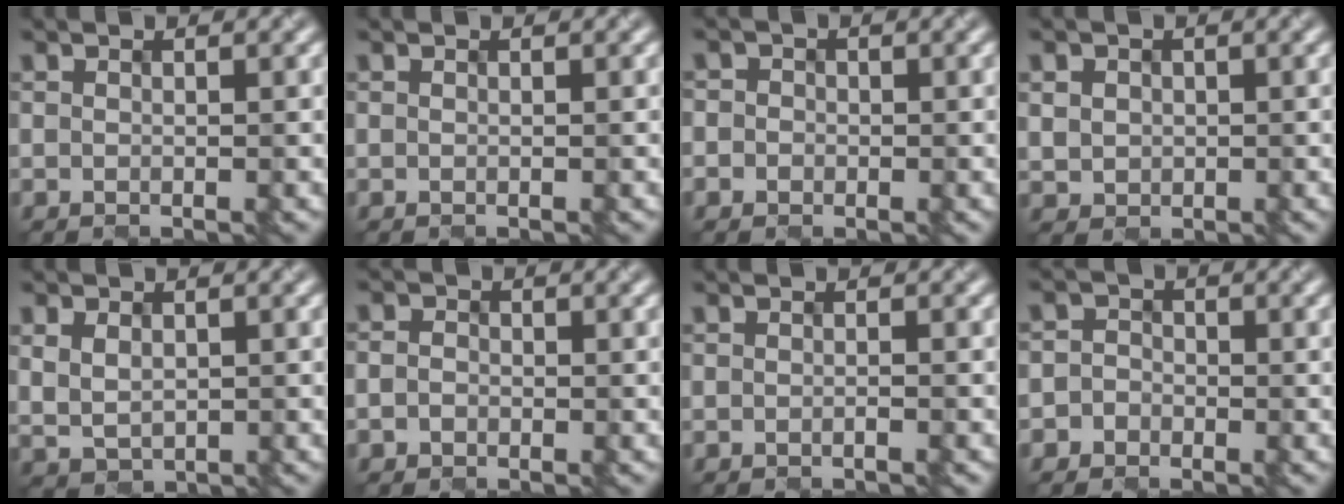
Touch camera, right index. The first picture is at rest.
{"total": 0.0}
{"total": 1.3, "force": [-0.6, 1.1, -0.3], "torque": [0.005, -0.001, -0.009]}
{"total": 1.9, "force": [0.2, 1.9, 0.3], "torque": [-0.032, 0.003, 0.021]}
{"total": 1.9, "force": [0.0, 1.4, 1.2], "torque": [-0.039, -0.003, 0.014]}
{"total": 1.4, "force": [-1.0, 1.0, -0.1], "torque": [-0.004, -0.002, -0.013]}
{"total": 0.7, "force": [-0.6, 0.0, 0.3], "torque": [-0.003, -0.001, -0.009]}
{"total": 2.0, "force": [-1.4, 1.3, -0.4], "torque": [0.022, 0.000, -0.027]}